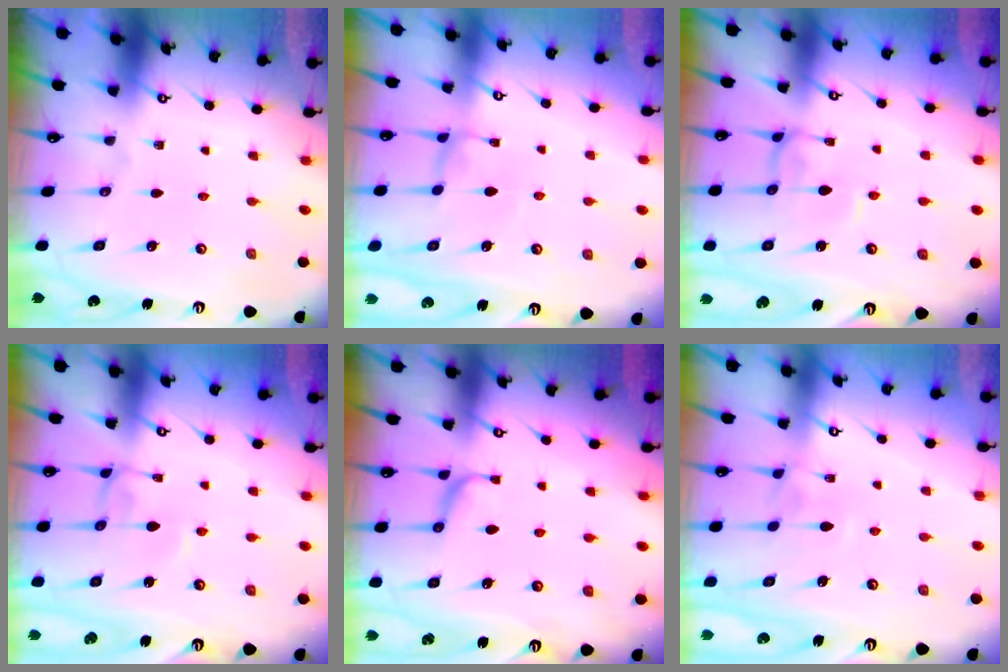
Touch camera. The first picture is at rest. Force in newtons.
{"total": 0.7, "press": 0.5, "slide": 0.5}
{"total": 1.4, "press": 1.4, "slide": 0.2}
{"total": 2.1, "press": 2.1, "slide": 0.1}
{"total": 1.2, "press": 1.0, "slide": 0.6}
{"total": 2.7, "press": 2.7, "slide": 0.4}